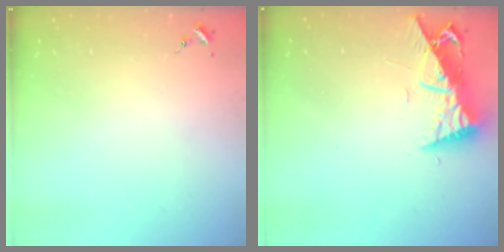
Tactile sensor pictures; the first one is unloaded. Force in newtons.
{"total": 9.7, "press": 9.7, "slide": 0.7}